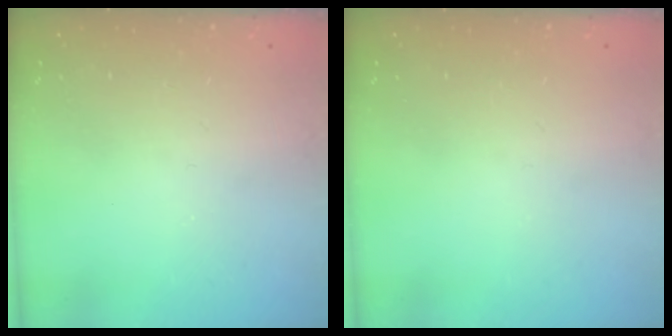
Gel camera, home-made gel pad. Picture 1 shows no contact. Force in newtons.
{"total": 0.0}